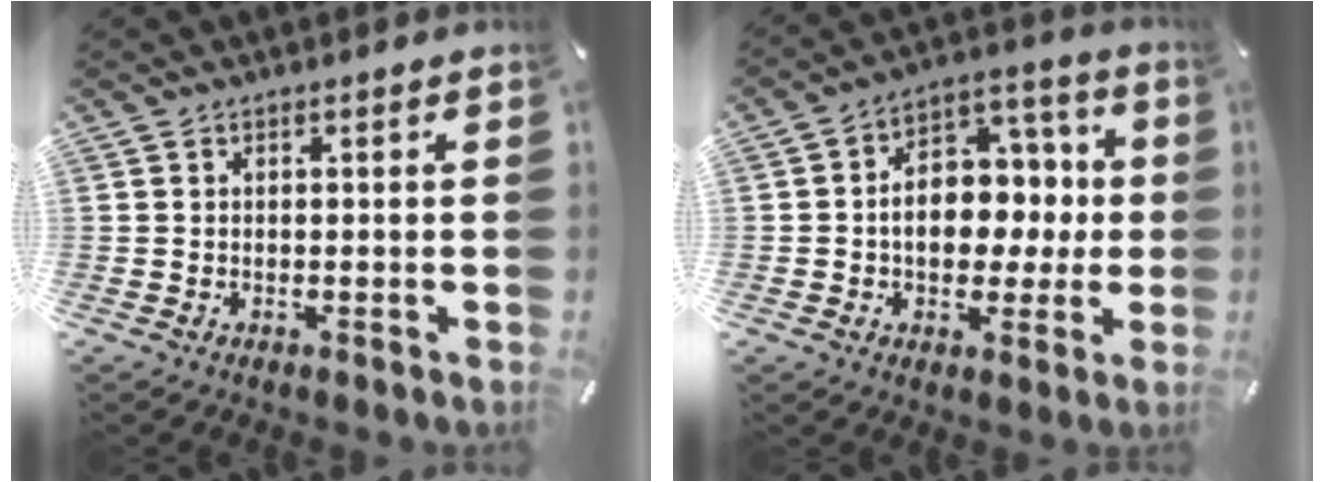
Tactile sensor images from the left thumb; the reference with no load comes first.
{"total": 11.9, "force": [-1.3, 9.5, 7.1], "torque": [-0.094, 0.007, -0.021]}